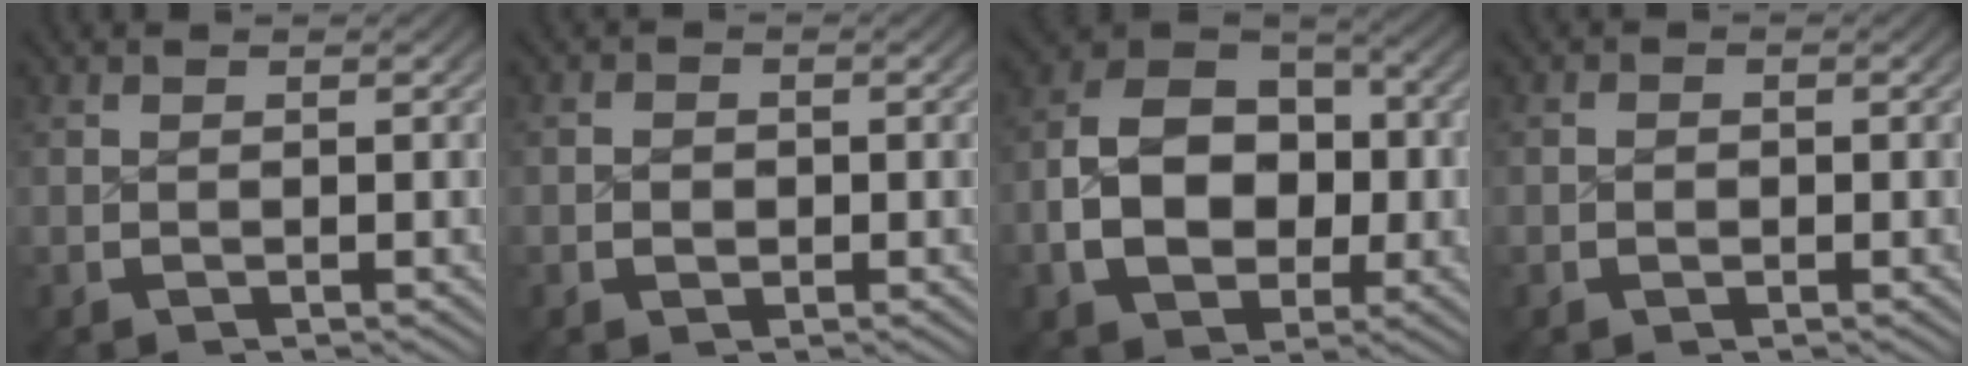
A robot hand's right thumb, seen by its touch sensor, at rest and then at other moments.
{"total": 2.0, "force": [-1.6, 1.2, -0.3], "torque": [-0.011, -0.017, -0.026]}
{"total": 11.3, "force": [-3.0, 8.6, 6.7], "torque": [-0.148, -0.032, -0.048]}
{"total": 1.8, "force": [-1.5, 0.8, -0.4], "torque": [-0.005, -0.014, -0.027]}